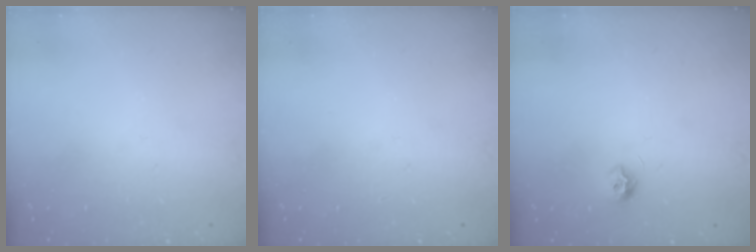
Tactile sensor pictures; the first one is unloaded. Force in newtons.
{"total": 0.0}
{"total": 7.2, "press": 7.2, "slide": 0.4}